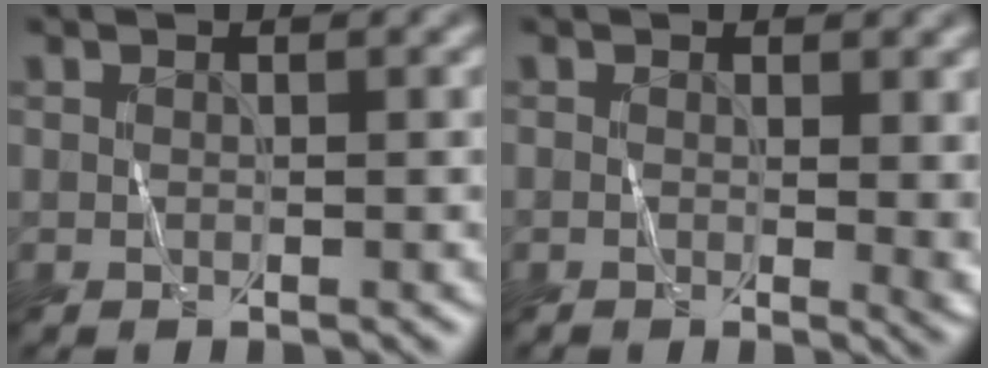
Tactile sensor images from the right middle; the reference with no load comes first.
{"total": 3.1, "force": [0.2, 1.1, 2.9], "torque": [-0.026, -0.003, 0.003]}